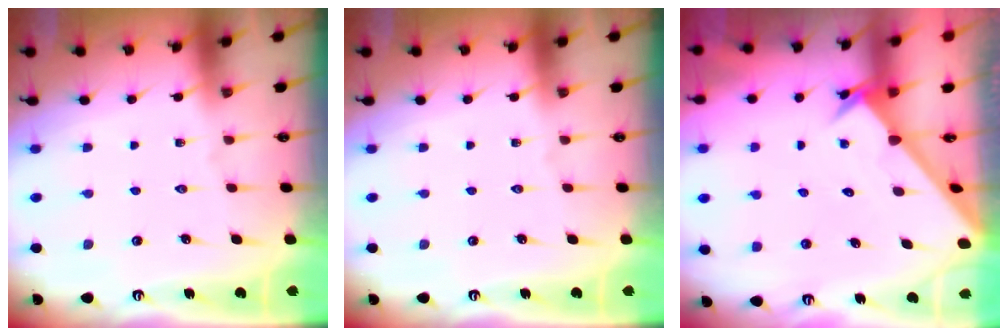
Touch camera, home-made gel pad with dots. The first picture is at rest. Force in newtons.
{"total": 0.0}
{"total": 2.7, "press": 2.7, "slide": 0.2}